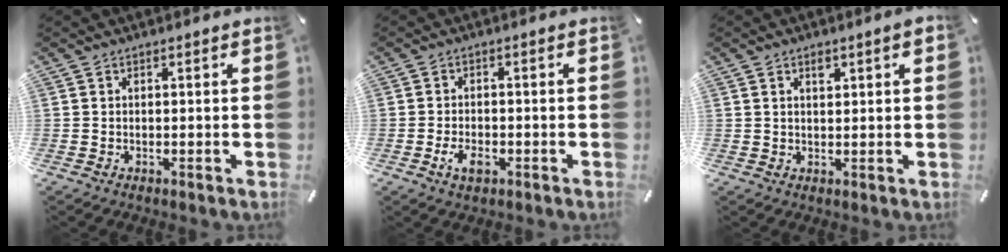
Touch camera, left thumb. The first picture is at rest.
{"total": 3.9, "force": [-1.9, 2.2, 2.7], "torque": [-0.057, 0.005, -0.035]}
{"total": 2.6, "force": [1.3, 1.0, 2.0], "torque": [-0.034, 0.000, 0.020]}